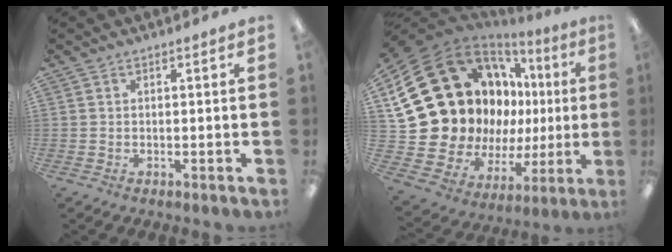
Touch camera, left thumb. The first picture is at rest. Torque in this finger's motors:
{"motor_torque": [1.93, 3.07, 1.60, -1.17, 0.51]}